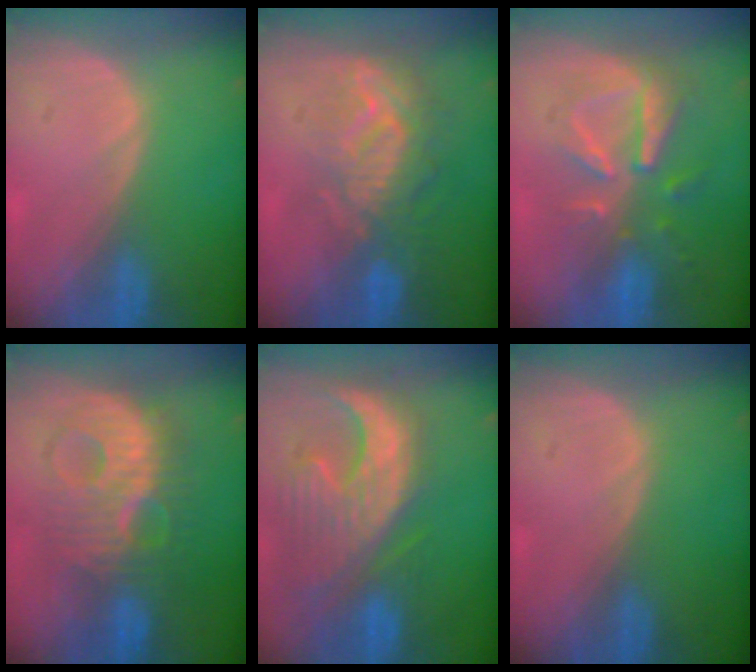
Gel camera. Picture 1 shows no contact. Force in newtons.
{"total": 9.2, "press": 8.6, "slide": 3.3}
{"total": 8.0, "press": 7.7, "slide": 2.4}
{"total": 10.1, "press": 10.1, "slide": 0.3}
{"total": 13.2, "press": 11.3, "slide": 6.8}
{"total": 0.0}